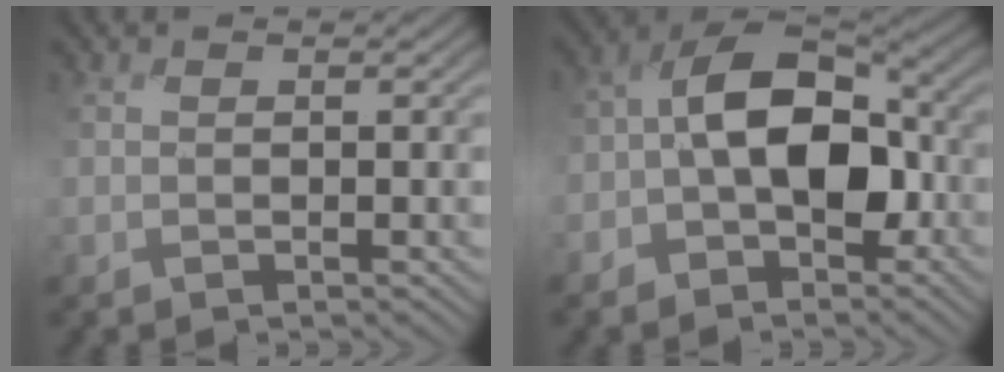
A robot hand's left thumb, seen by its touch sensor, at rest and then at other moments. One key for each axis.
{"total": 10.7, "fx": -2.2, "fy": 7.3, "fz": 7.6, "tx": -0.116, "ty": 0.010, "tz": -0.060}